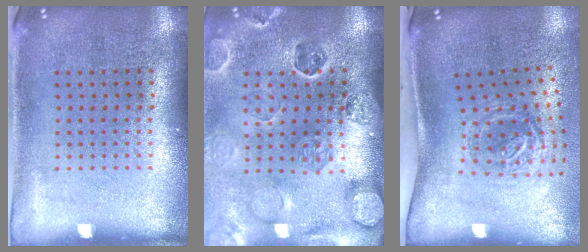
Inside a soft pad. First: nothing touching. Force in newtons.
{"total": 2.6, "press": 2.6, "slide": 0.3}
{"total": 1.9, "press": 1.3, "slide": 1.5}